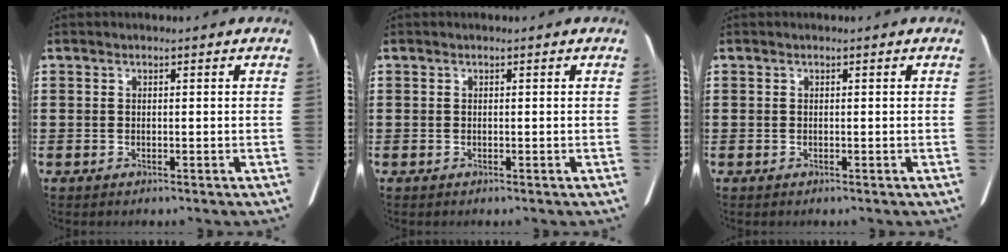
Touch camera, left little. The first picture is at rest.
{"total": 0.0}
{"total": 0.0}